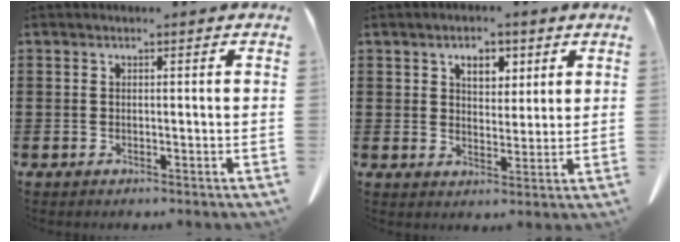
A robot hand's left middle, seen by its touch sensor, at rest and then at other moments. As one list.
[{"total": 4.6, "force": [2.7, 2.6, 2.6], "torque": [-0.036, 0.004, 0.042]}]